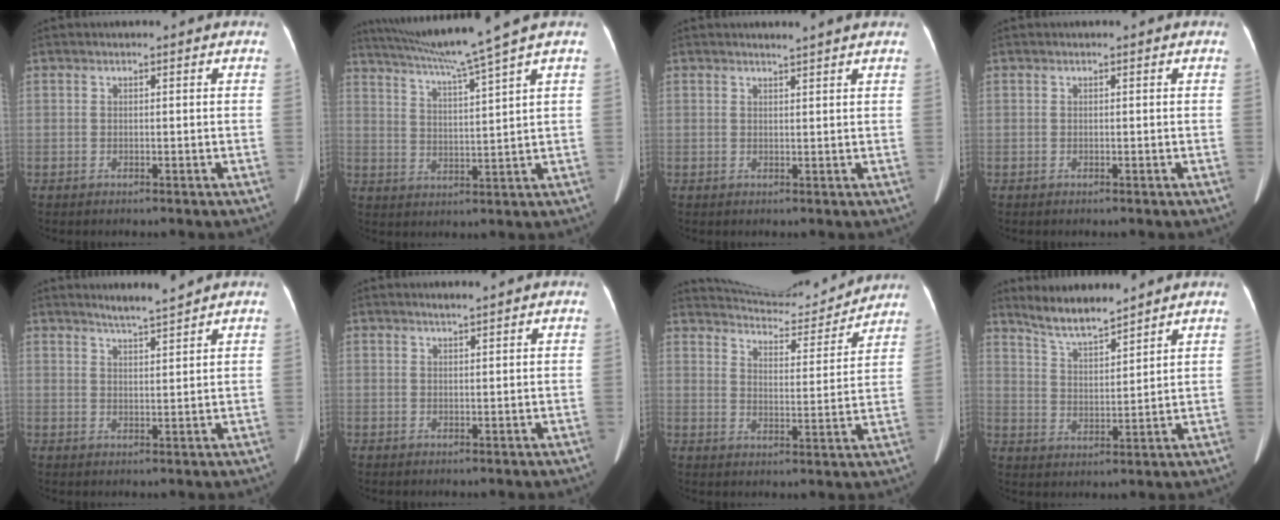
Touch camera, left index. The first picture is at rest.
{"total": 11.1, "force": [9.1, -2.9, 5.6], "torque": [-0.098, -0.009, 0.154]}
{"total": 3.1, "force": [2.9, -0.5, 1.1], "torque": [-0.019, 0.005, 0.035]}
{"total": 0.0}
{"total": 3.7, "force": [3.4, -0.6, 1.3], "torque": [-0.027, -0.004, 0.062]}
{"total": 1.3, "force": [1.1, -0.2, 0.5], "torque": [-0.012, 0.000, 0.023]}
{"total": 13.8, "force": [13.5, 1.4, 2.6], "torque": [-0.038, -0.008, 0.188]}
{"total": 6.9, "force": [6.4, 0.5, 2.4], "torque": [-0.056, 0.001, 0.126]}